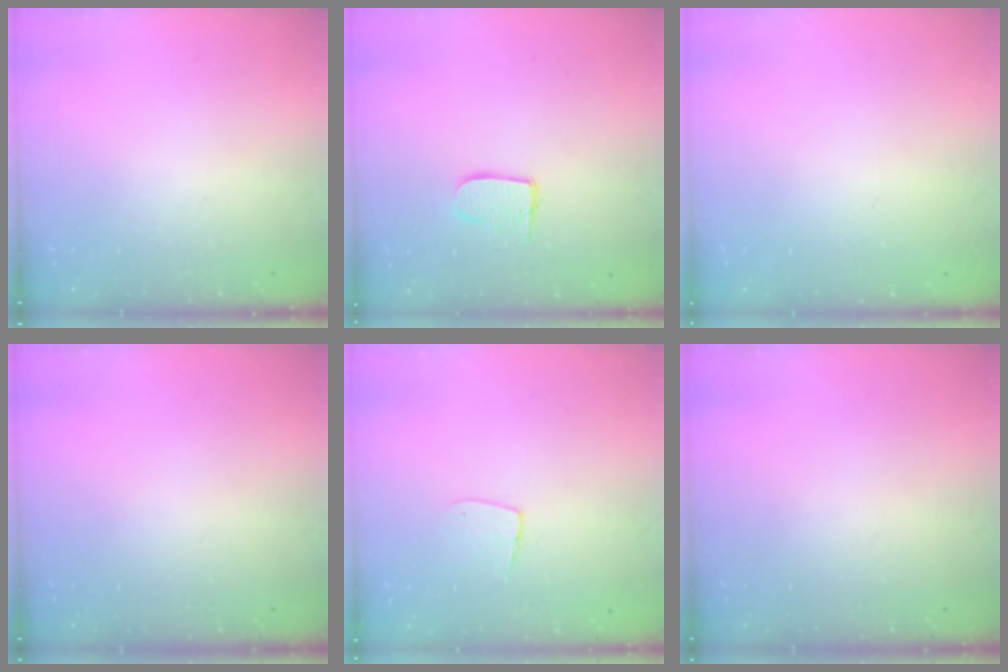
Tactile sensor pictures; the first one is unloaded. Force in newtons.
{"total": 7.0, "press": 7.0, "slide": 0.3}
{"total": 0.0}
{"total": 0.0}
{"total": 4.6, "press": 4.6, "slide": 0.4}
{"total": 0.0}